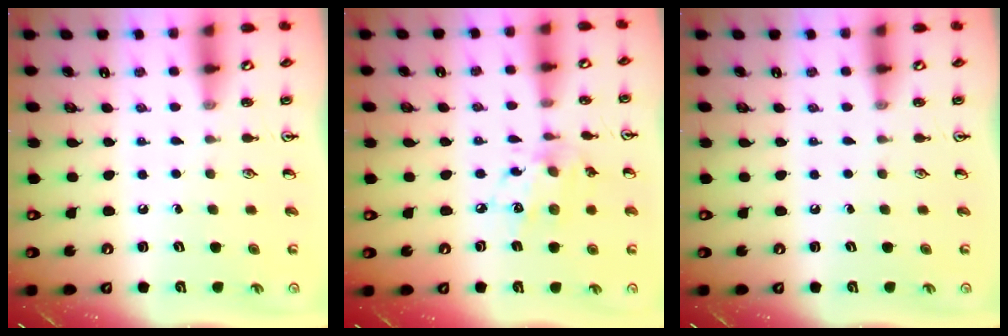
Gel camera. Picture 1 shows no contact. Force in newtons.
{"total": 9.8, "press": 9.8, "slide": 0.6}
{"total": 0.0}